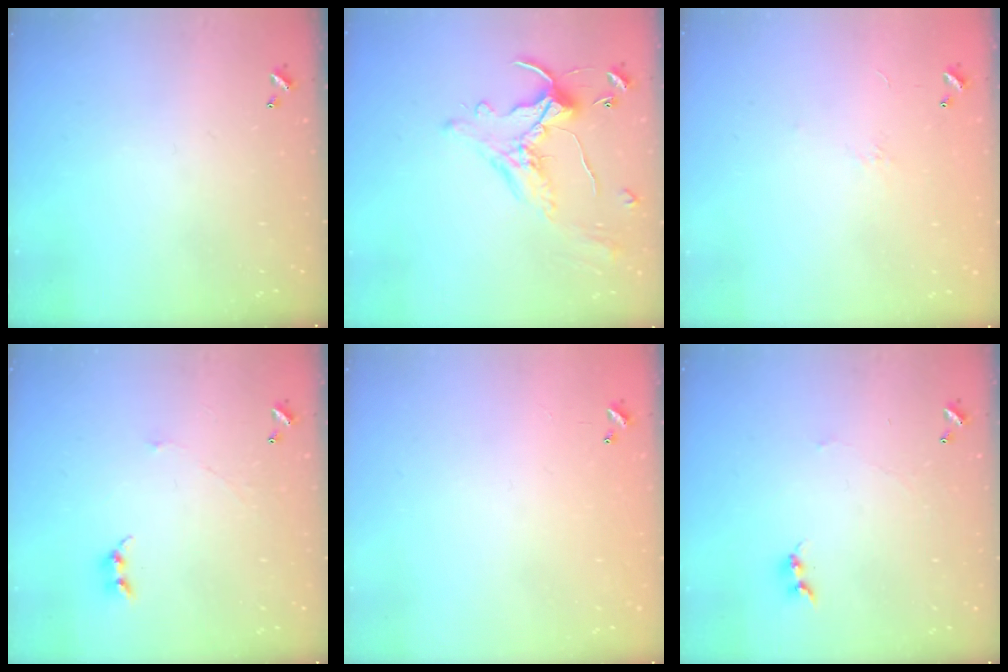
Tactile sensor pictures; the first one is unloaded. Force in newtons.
{"total": 2.9, "press": 2.6, "slide": 1.3}
{"total": 5.4, "press": 5.4, "slide": 0.8}
{"total": 1.5, "press": 1.4, "slide": 0.2}
{"total": 8.7, "press": 8.7, "slide": 0.6}
{"total": 1.1, "press": 1.0, "slide": 0.5}